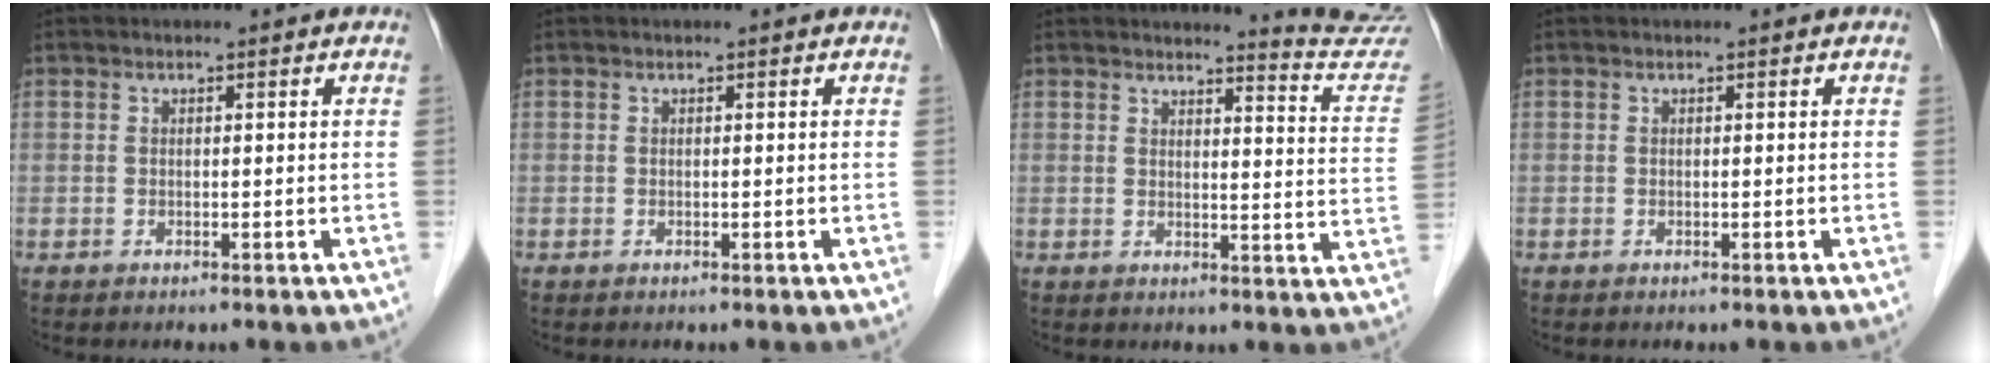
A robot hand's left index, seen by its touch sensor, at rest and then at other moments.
{"total": 0.0}
{"total": 10.3, "force": [10.2, -1.6, -0.2], "torque": [-0.006, -0.110, 0.097]}
{"total": 0.0}